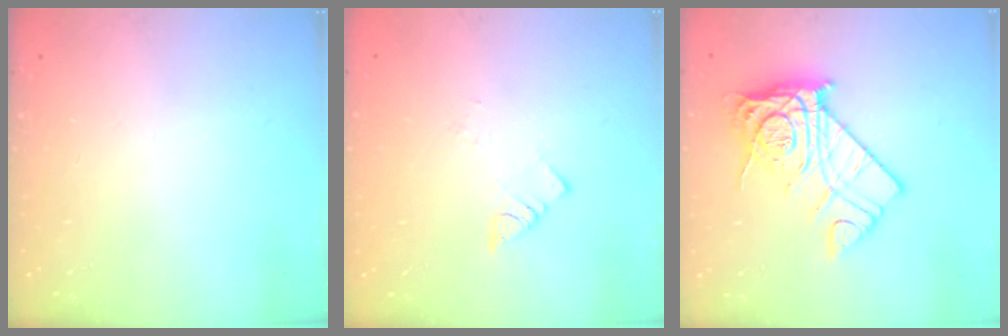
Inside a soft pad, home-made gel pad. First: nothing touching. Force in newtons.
{"total": 2.7, "press": 2.7, "slide": 0.4}
{"total": 16.3, "press": 16.3, "slide": 1.6}